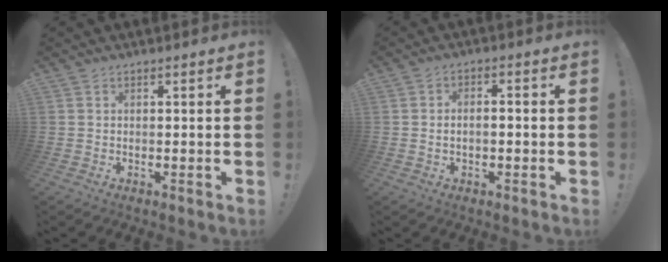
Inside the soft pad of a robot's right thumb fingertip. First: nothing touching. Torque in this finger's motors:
{"motor_torque": [0.09, -0.07, -0.14, -0.16, 0.00]}